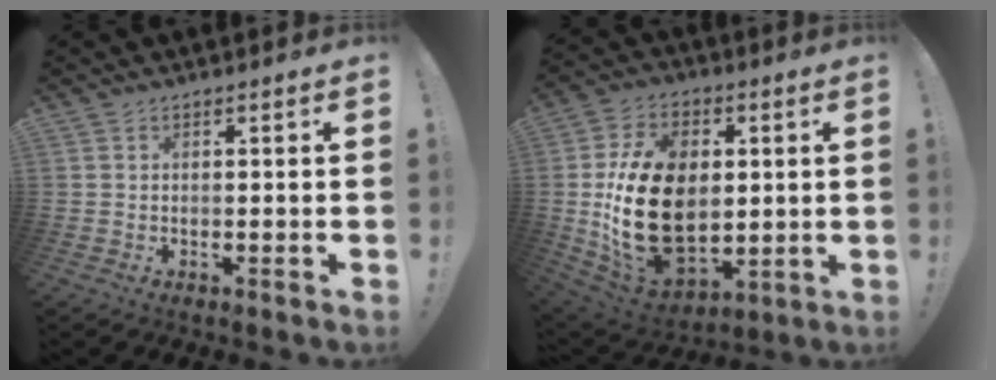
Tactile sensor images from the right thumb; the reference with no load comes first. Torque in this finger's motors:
{"motor_torque": [2.00, 3.01, 2.42, -0.35, 0.73]}